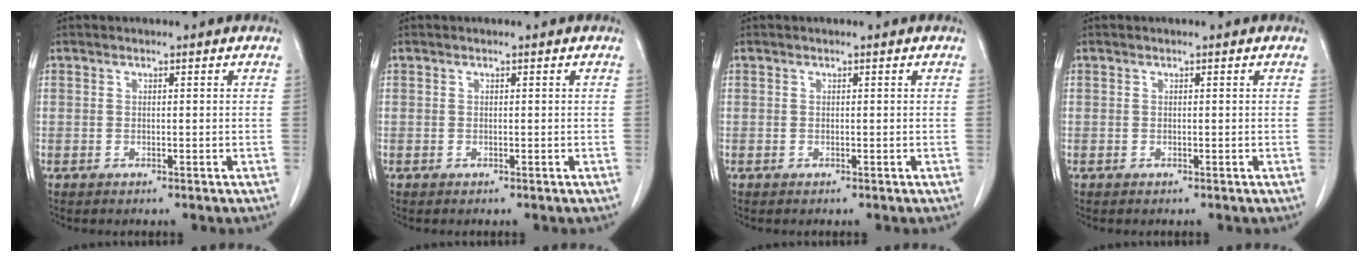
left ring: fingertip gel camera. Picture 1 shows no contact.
{"total": 0.0}
{"total": 0.0}
{"total": 0.0}